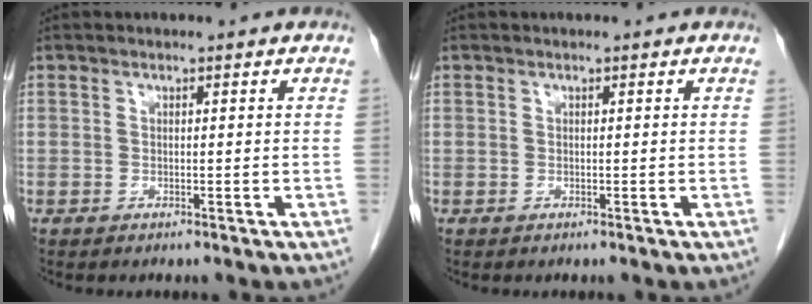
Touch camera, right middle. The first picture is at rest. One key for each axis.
{"total": 0.0}